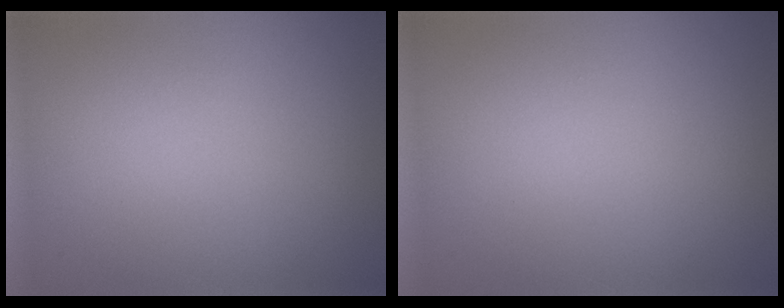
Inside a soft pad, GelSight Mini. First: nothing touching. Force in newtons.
{"total": 0.0}